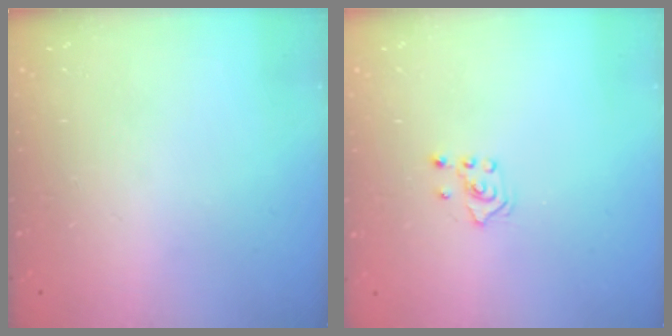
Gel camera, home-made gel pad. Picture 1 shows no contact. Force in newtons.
{"total": 2.4, "press": 2.2, "slide": 0.8}